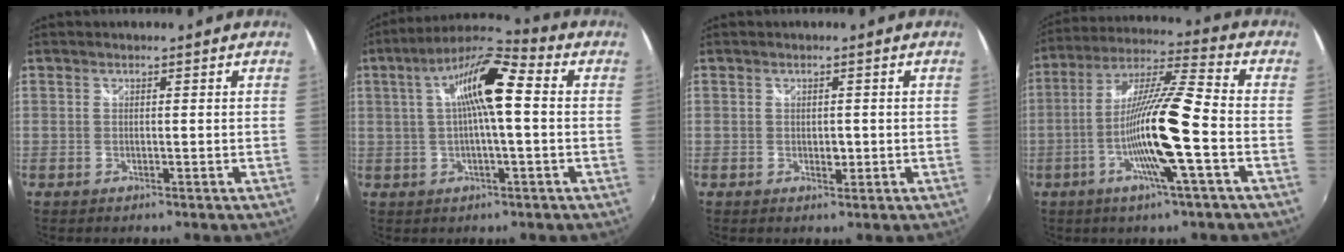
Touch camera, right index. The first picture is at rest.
{"total": 12.1, "force": [1.8, 2.3, 11.8], "torque": [-0.208, 0.023, 0.025]}
{"total": 1.5, "force": [-0.2, 1.2, 0.9], "torque": [-0.011, -0.001, -0.002]}
{"total": 15.5, "force": [-4.7, 0.1, 14.8], "torque": [-0.283, -0.002, -0.096]}